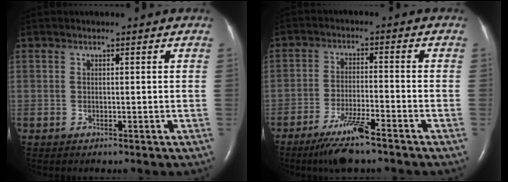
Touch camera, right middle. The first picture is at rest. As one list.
[{"total": 7.4, "force": [-5.3, 0.4, 5.1], "torque": [-0.105, -0.018, -0.098]}]